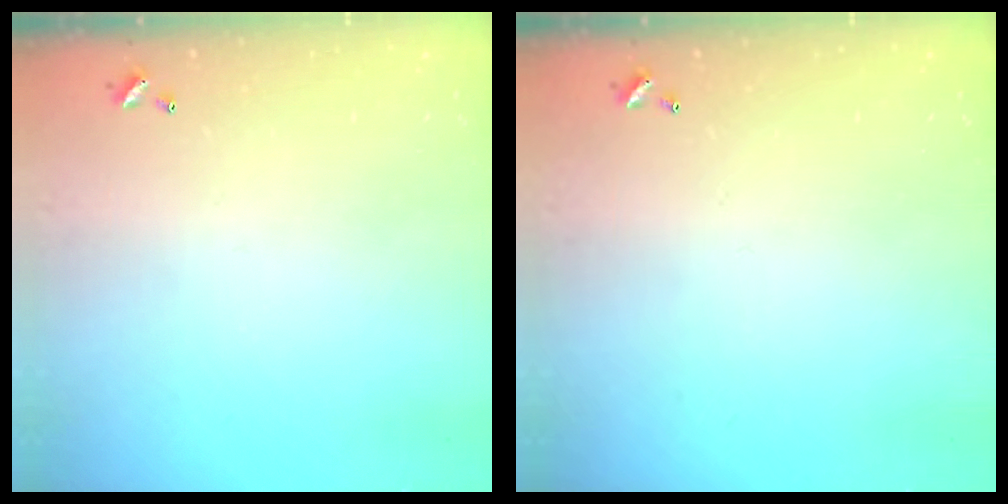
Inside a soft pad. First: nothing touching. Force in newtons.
{"total": 0.0}